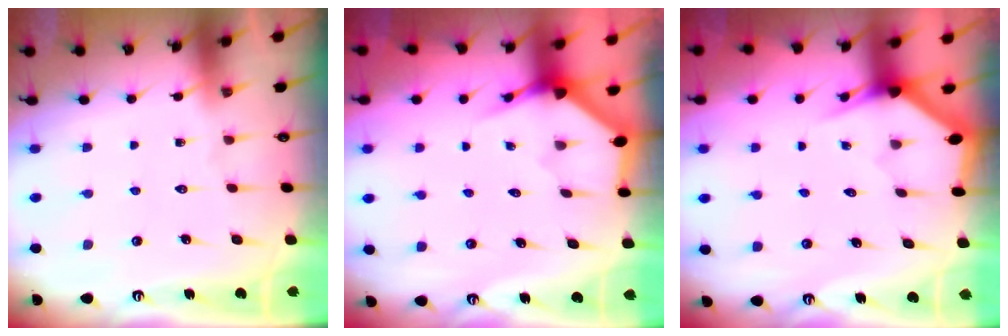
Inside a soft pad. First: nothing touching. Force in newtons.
{"total": 3.6, "press": 3.6, "slide": 0.1}
{"total": 3.3, "press": 3.3, "slide": 0.2}